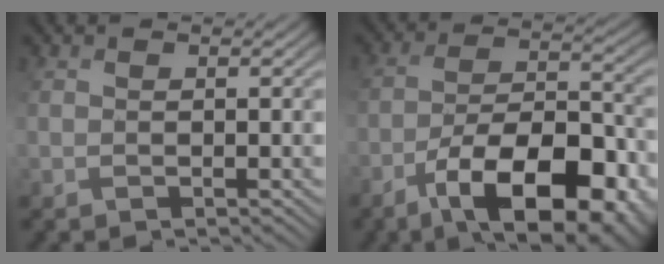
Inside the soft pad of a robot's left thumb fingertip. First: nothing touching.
{"total": 15.9, "force": [-9.4, 6.3, 11.2], "torque": [-0.163, -0.014, -0.143]}